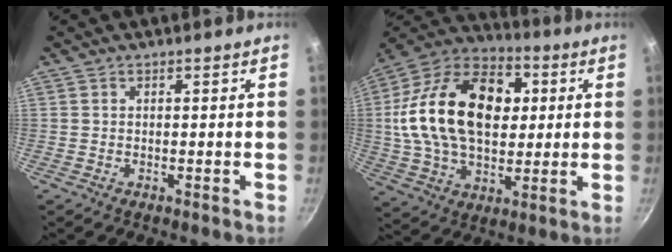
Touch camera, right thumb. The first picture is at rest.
{"total": 26.4, "force": [3.6, 17.3, 19.5], "torque": [-0.323, 0.021, 0.051]}